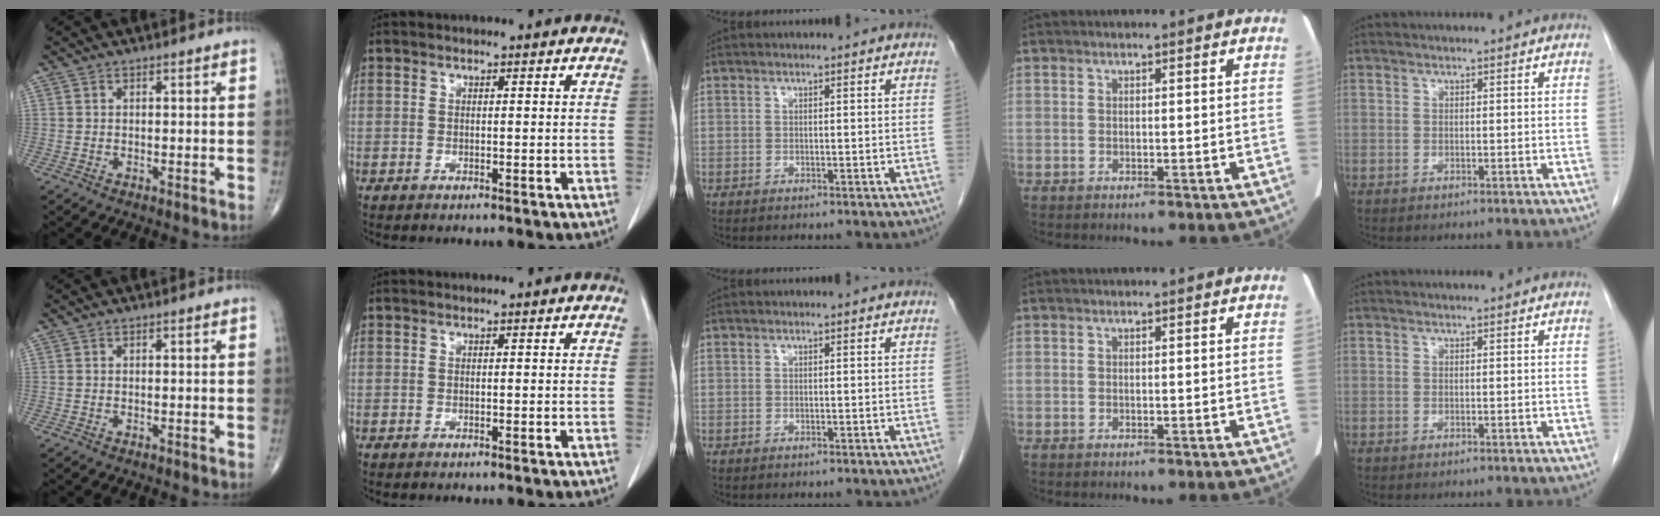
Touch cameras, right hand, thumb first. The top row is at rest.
{}